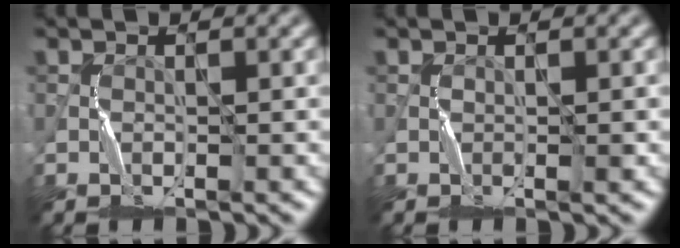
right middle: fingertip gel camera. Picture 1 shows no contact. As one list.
[{"total": 0.0}]